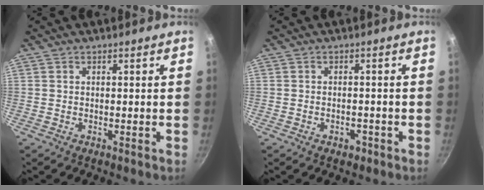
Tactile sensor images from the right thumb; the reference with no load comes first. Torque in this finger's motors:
{"motor_torque": [-0.37, -0.10, 0.17, 0.14, 0.02]}